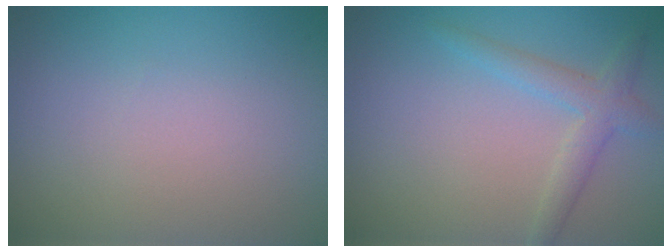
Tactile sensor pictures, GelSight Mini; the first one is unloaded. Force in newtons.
{"total": 2.4, "press": 2.4, "slide": 0.1}